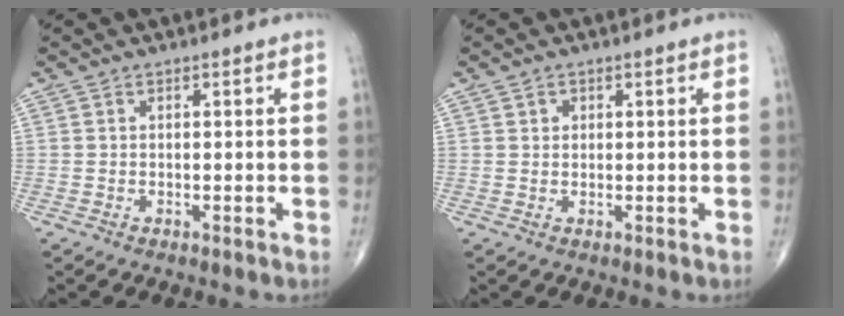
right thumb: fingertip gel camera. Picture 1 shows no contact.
{"total": 1.2, "force": [0.5, 1.0, 0.4], "torque": [0.001, 0.000, 0.005]}